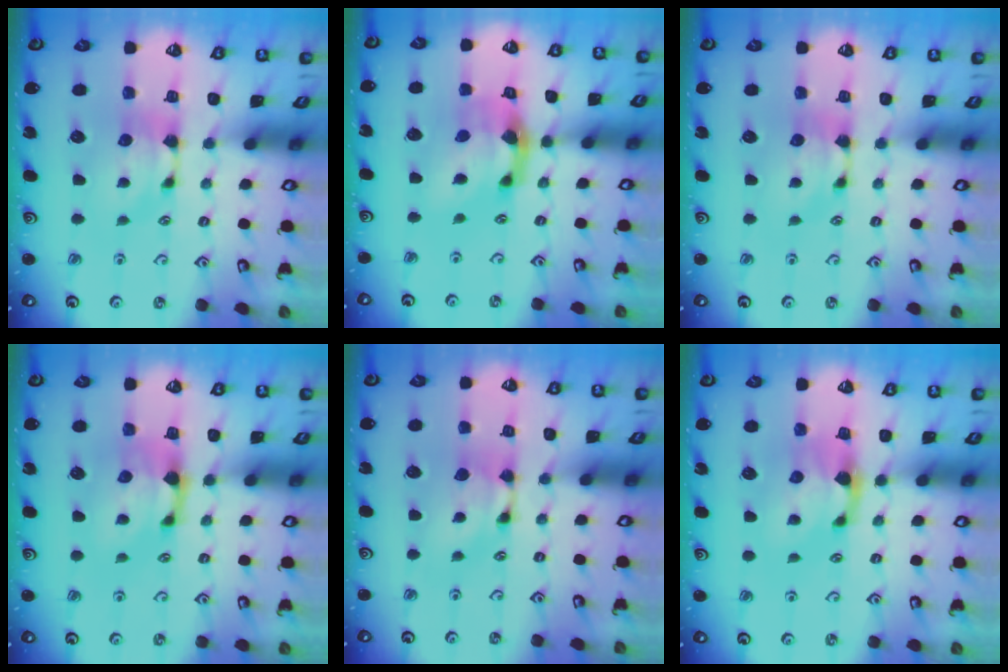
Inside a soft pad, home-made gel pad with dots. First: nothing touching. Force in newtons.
{"total": 5.8, "press": 5.3, "slide": 2.4}
{"total": 0.0}
{"total": 1.5, "press": 0.8, "slide": 1.3}
{"total": 1.5, "press": 1.5, "slide": 0.1}
{"total": 1.4, "press": 0.9, "slide": 1.0}